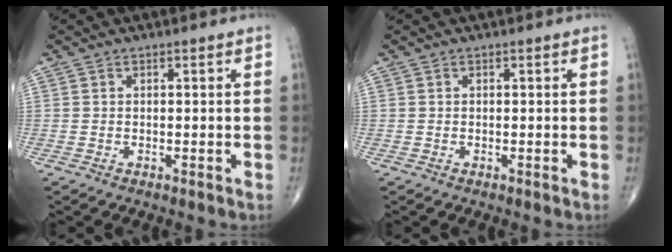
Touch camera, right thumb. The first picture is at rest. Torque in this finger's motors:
{"motor_torque": [-0.05, 0.06, -0.06, 0.05, 0.02]}